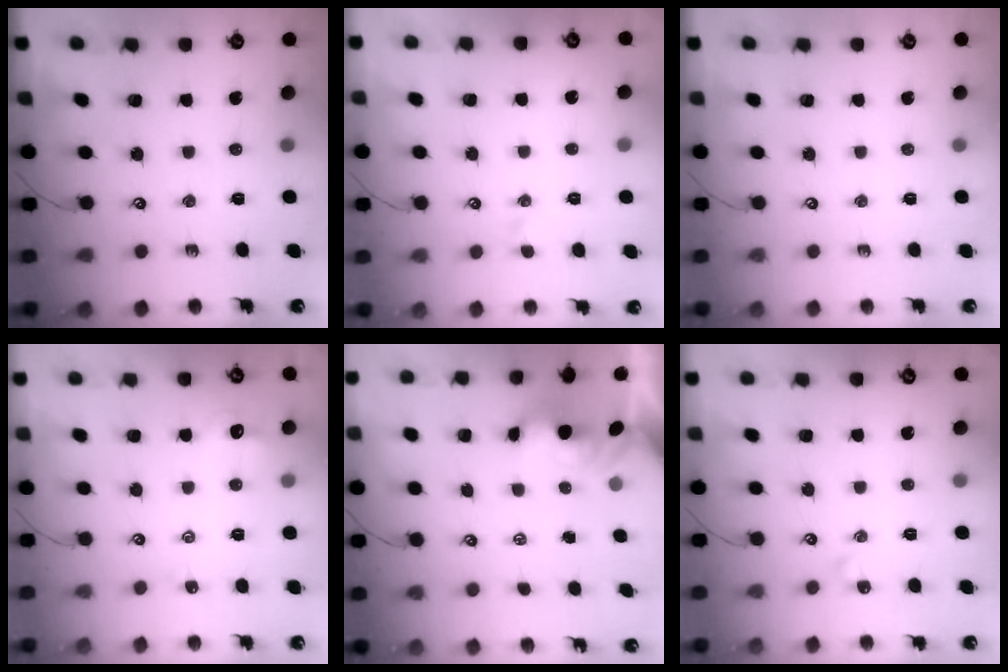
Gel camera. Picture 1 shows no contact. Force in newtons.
{"total": 0.5, "press": 0.5, "slide": 0.2}
{"total": 0.0}
{"total": 1.5, "press": 1.4, "slide": 0.5}
{"total": 2.1, "press": 2.0, "slide": 0.7}
{"total": 0.9, "press": 0.9, "slide": 0.2}